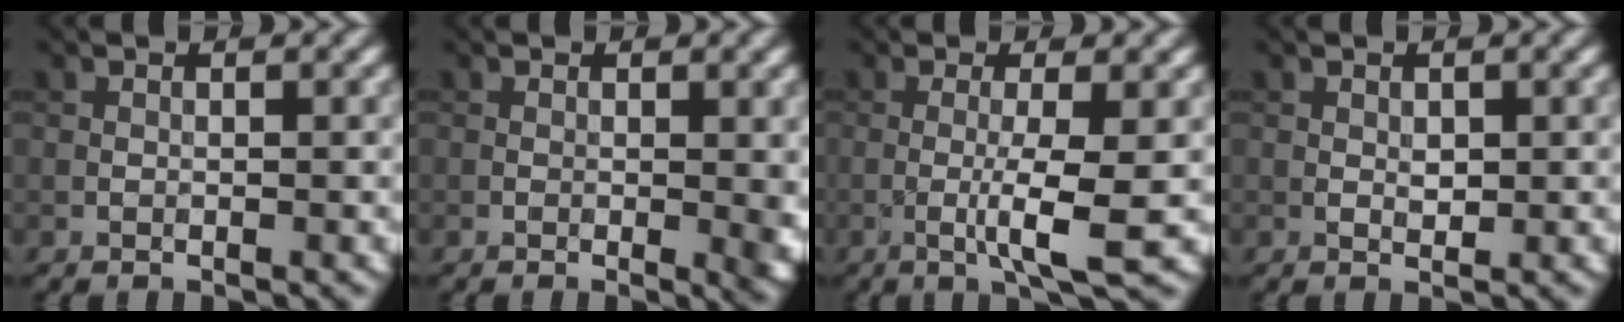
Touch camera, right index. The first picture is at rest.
{"total": 2.0, "force": [0.3, 0.6, 1.9], "torque": [-0.021, -0.004, 0.007]}
{"total": 4.0, "force": [-0.5, 0.5, 3.9], "torque": [-0.068, -0.010, -0.010]}
{"total": 0.8, "force": [0.3, 0.7, 0.4], "torque": [-0.010, -0.002, 0.011]}